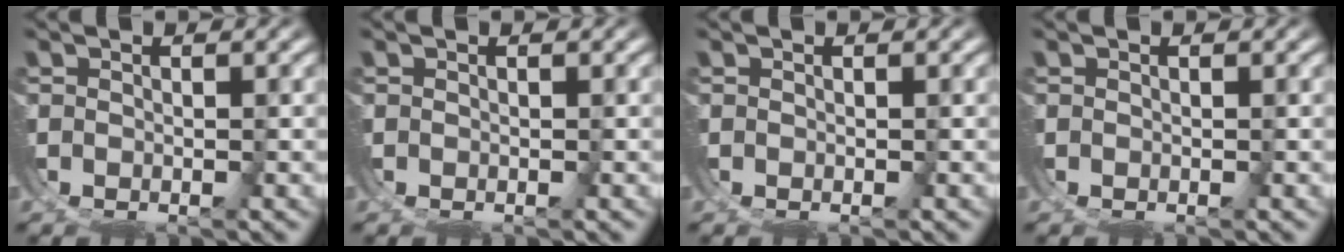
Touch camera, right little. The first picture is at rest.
{"total": 0.0}
{"total": 0.0}
{"total": 0.0}